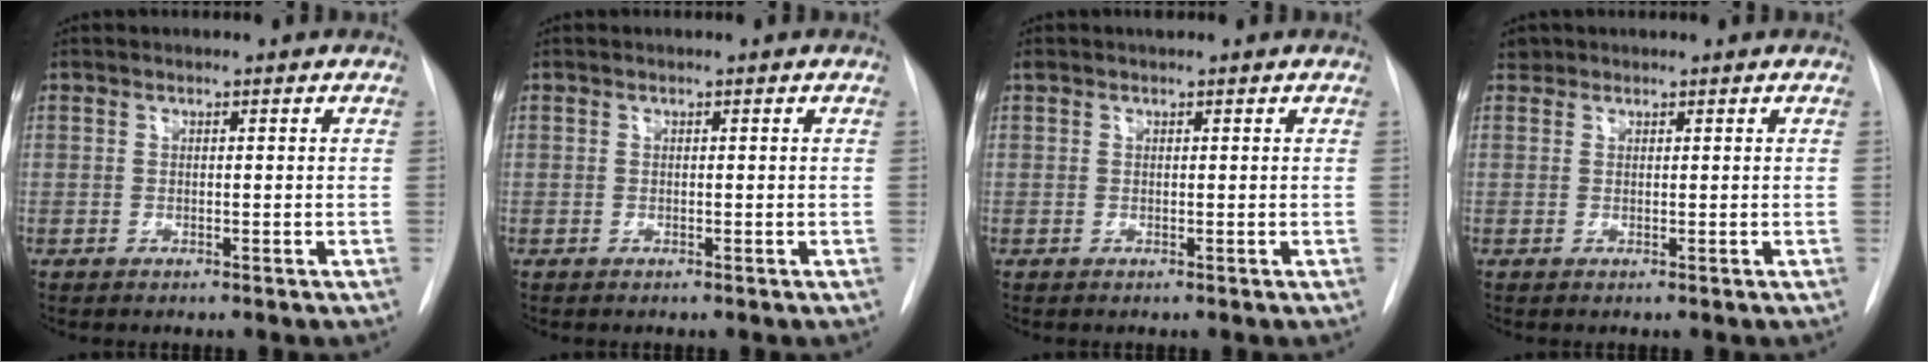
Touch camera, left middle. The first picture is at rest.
{"total": 0.0}
{"total": 1.0, "force": [0.8, 0.3, 0.4], "torque": [-0.016, 0.021, 0.016]}
{"total": 1.0, "force": [0.8, 0.6, -0.1], "torque": [0.003, 0.010, 0.012]}